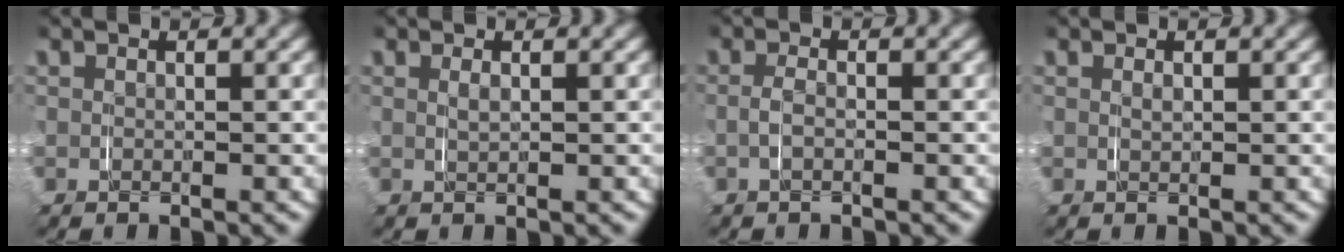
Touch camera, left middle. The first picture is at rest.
{"total": 0.8, "force": [0.4, 0.1, 0.7], "torque": [-0.016, -0.003, 0.010]}
{"total": 1.1, "force": [-0.3, 0.4, 1.0], "torque": [-0.029, -0.001, -0.006]}
{"total": 0.5, "force": [0.3, 0.1, 0.4], "torque": [-0.009, -0.003, 0.007]}